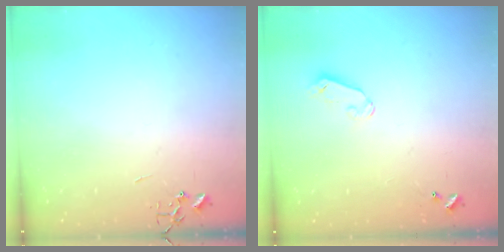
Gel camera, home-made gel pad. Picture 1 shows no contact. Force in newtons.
{"total": 4.0, "press": 4.0, "slide": 0.4}